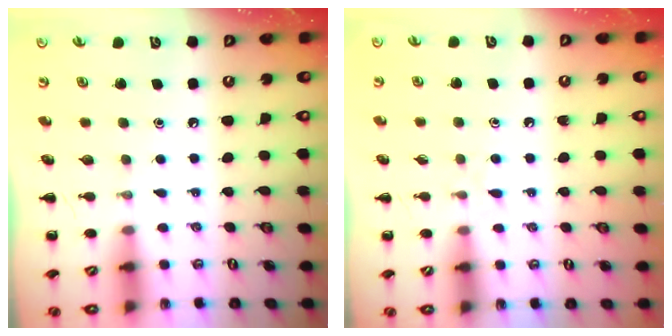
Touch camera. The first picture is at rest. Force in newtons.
{"total": 4.3, "press": 4.1, "slide": 1.6}